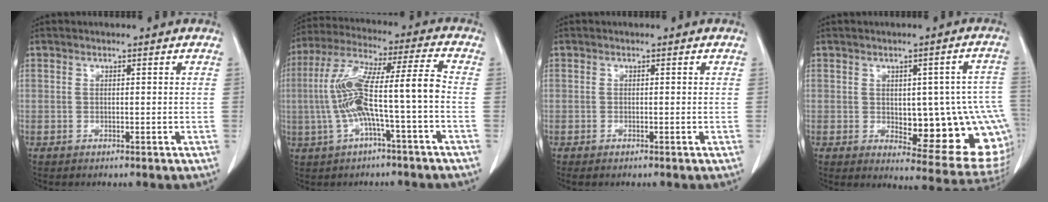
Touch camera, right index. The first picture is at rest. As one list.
[{"total": 12.7, "force": [-2.3, 0.6, 12.5], "torque": [-0.252, 0.033, -0.044]}, {"total": 0.6, "force": [-0.5, 0.1, 0.4], "torque": [-0.011, -0.002, -0.007]}, {"total": 17.2, "force": [-2.2, 6.0, 16.0], "torque": [-0.135, 0.019, -0.001]}]